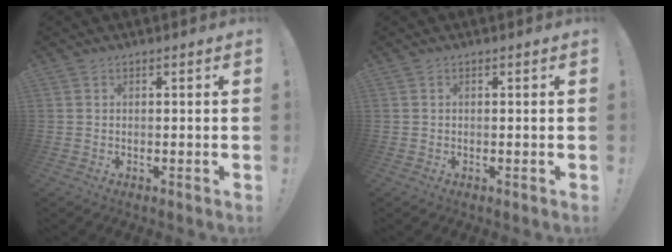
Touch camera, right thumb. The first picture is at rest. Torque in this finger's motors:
{"motor_torque": [-0.16, -0.04, -0.11, 0.04, 0.00]}